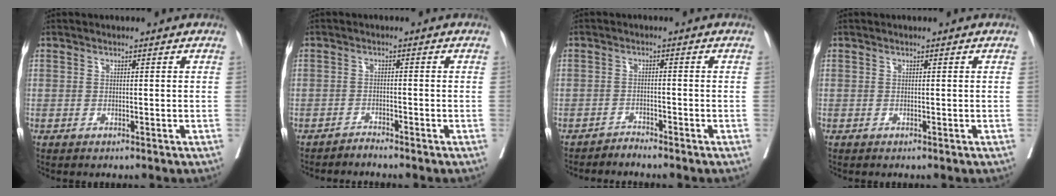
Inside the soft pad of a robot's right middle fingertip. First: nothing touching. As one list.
[{"total": 1.4, "force": [-1.4, -0.3, -0.1], "torque": [0.004, -0.004, -0.025]}, {"total": 1.6, "force": [-1.6, -0.2, -0.2], "torque": [0.006, -0.005, -0.030]}, {"total": 0.0}]